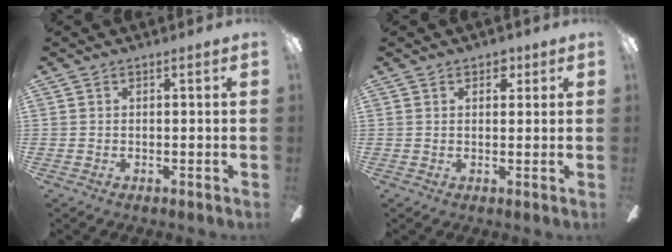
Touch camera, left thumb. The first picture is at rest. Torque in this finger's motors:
{"motor_torque": [-0.28, -0.23, -0.30, -0.11, 0.01]}